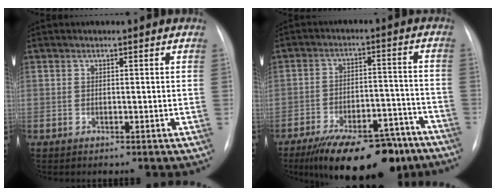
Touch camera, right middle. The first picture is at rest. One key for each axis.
{"total": 18.9, "fx": -14.5, "fy": 6.7, "fz": 10.1, "tx": -0.132, "ty": 0.017, "tz": -0.215}